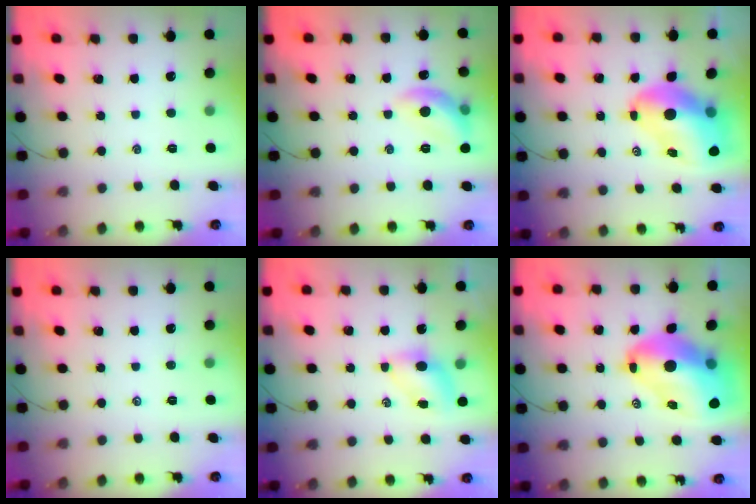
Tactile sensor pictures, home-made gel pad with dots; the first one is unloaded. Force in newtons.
{"total": 10.6, "press": 10.6, "slide": 0.3}
{"total": 12.5, "press": 11.9, "slide": 3.7}
{"total": 0.0}
{"total": 5.2, "press": 5.2, "slide": 0.4}
{"total": 17.4, "press": 16.8, "slide": 4.7}